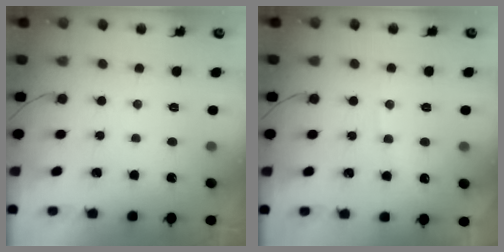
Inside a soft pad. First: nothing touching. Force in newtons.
{"total": 5.9, "press": 5.8, "slide": 0.8}